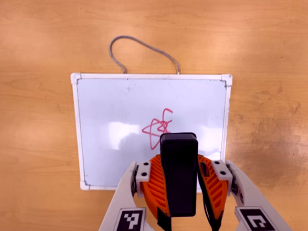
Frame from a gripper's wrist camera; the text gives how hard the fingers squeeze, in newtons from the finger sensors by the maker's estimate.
{"total": 7.0, "left": 5.5, "right": 8.5}